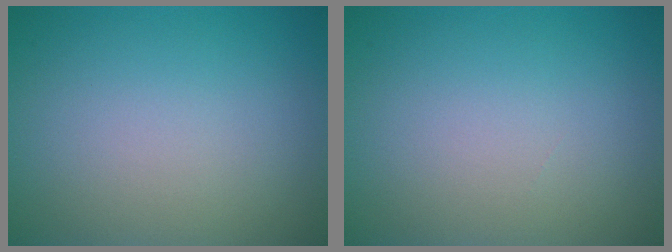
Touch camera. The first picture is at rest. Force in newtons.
{"total": 0.0}